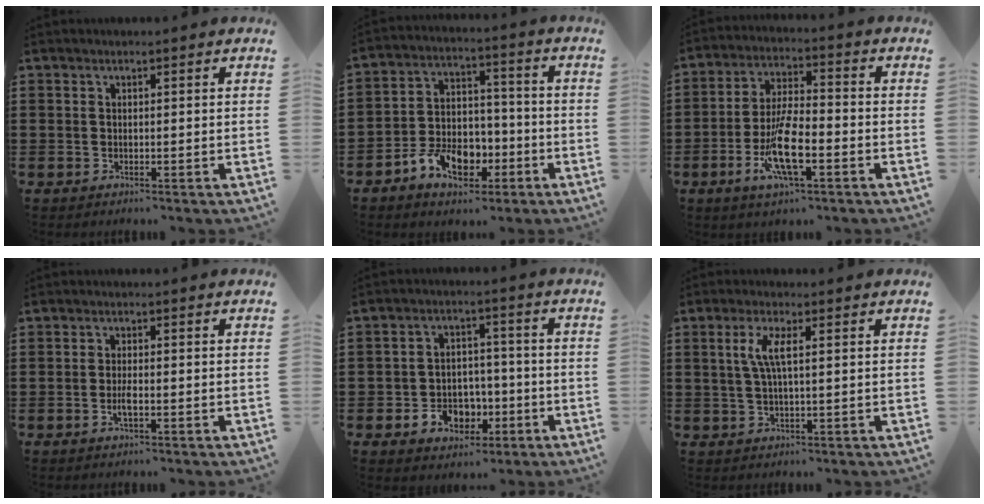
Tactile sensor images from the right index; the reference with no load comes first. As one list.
[{"total": 8.8, "force": [-4.3, 5.9, 4.9], "torque": [-0.100, 0.026, -0.075]}, {"total": 10.0, "force": [-3.6, 2.9, 8.8], "torque": [-0.187, -0.012, -0.068]}, {"total": 2.4, "force": [-0.8, 0.5, 2.2], "torque": [-0.046, -0.004, -0.015]}, {"total": 5.8, "force": [-2.2, 4.6, 2.6], "torque": [-0.044, 0.012, -0.039]}, {"total": 4.2, "force": [0.8, 0.6, 4.1], "torque": [-0.088, -0.002, 0.009]}]